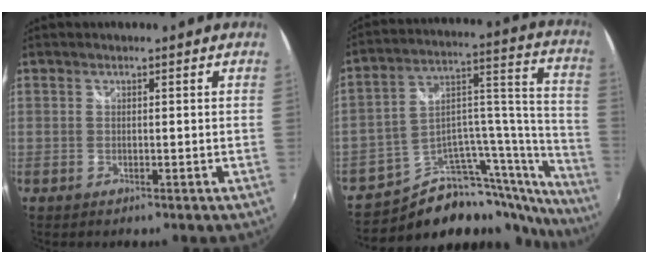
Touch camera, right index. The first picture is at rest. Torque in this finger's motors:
{"motor_torque": [-0.81, -0.48, -0.56, -0.21]}